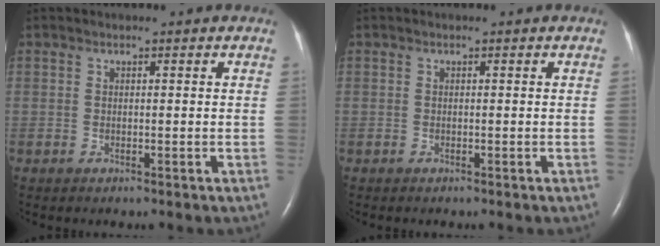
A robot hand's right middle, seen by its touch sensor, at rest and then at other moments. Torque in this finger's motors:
{"motor_torque": [-0.05, 0.01, -0.04, -0.01]}